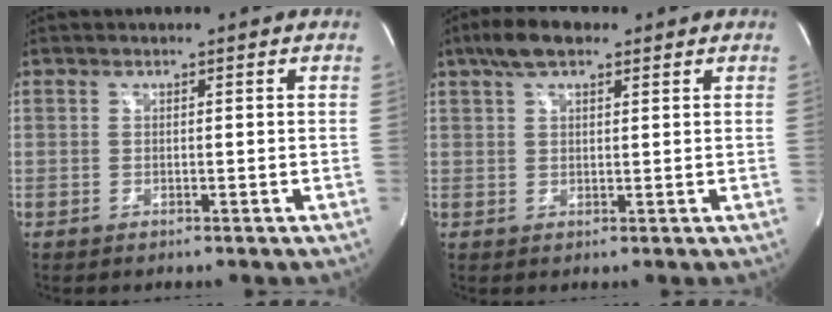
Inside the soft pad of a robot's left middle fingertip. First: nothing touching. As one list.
[{"total": 5.8, "force": [3.8, 2.2, 3.9], "torque": [-0.078, 0.021, 0.066]}]